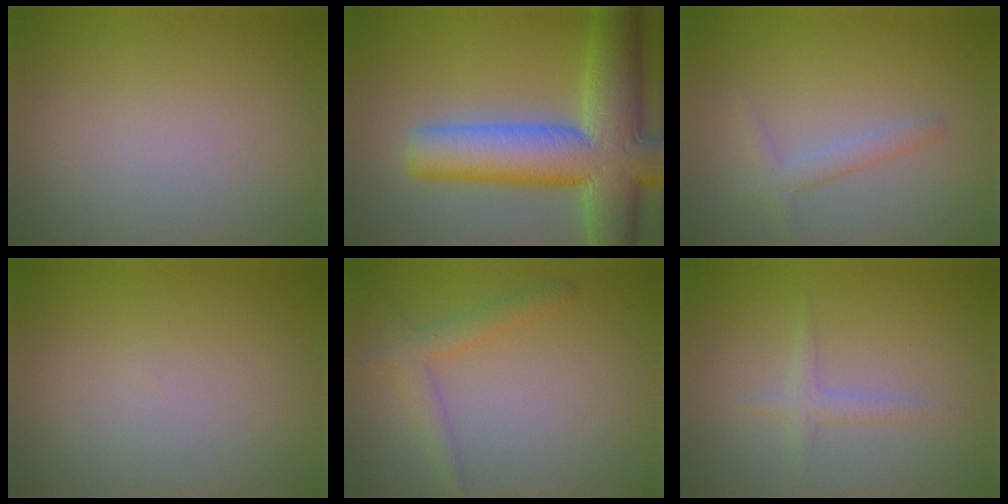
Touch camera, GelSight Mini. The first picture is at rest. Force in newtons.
{"total": 12.5, "press": 12.4, "slide": 0.7}
{"total": 1.7, "press": 1.7, "slide": 0.1}
{"total": 0.0}
{"total": 2.4, "press": 2.4, "slide": 0.1}
{"total": 1.3, "press": 1.3, "slide": 0.1}